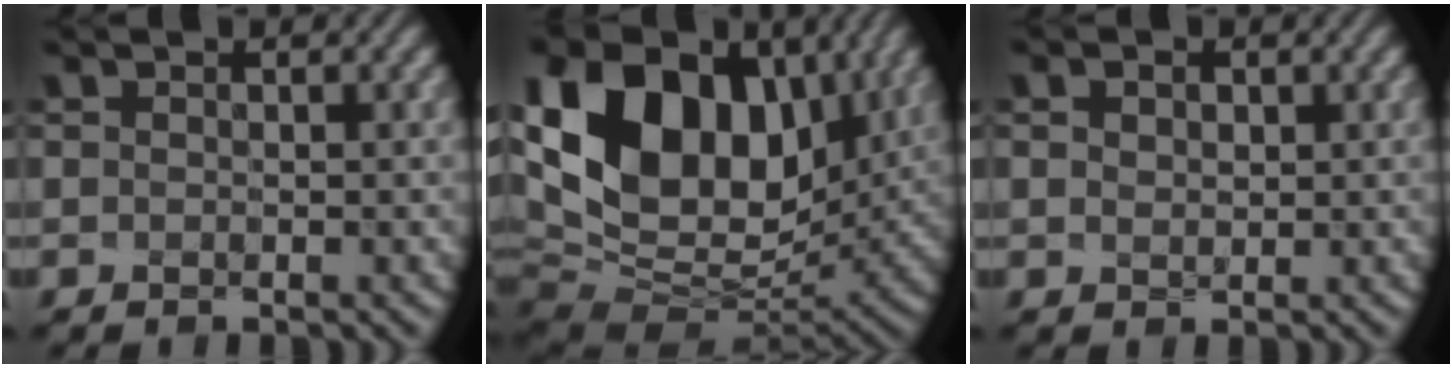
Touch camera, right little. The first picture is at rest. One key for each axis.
{"total": 15.1, "fx": 4.6, "fy": 10.0, "fz": 10.4, "tx": -0.196, "ty": 0.022, "tz": 0.084}
{"total": 1.4, "fx": 0.6, "fy": 1.0, "fz": 0.8, "tx": -0.020, "ty": 0.010, "tz": 0.007}